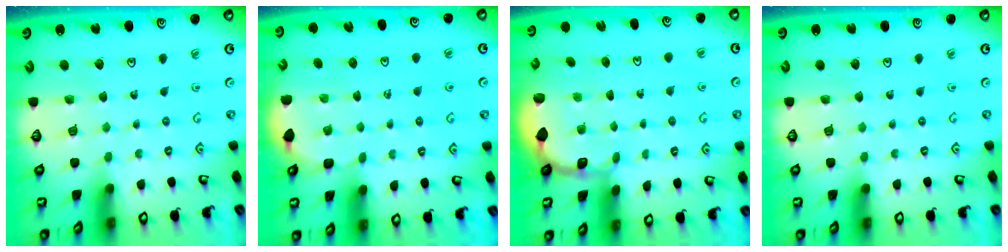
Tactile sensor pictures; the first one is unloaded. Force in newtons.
{"total": 2.4, "press": 2.1, "slide": 1.1}
{"total": 1.8, "press": 1.7, "slide": 0.7}
{"total": 0.0}